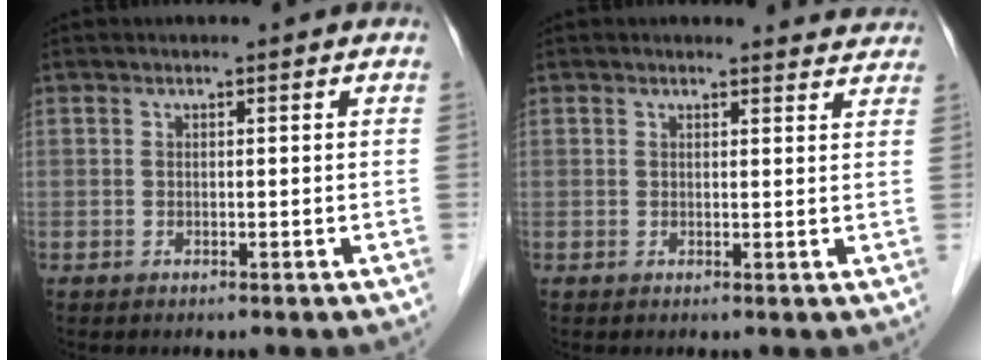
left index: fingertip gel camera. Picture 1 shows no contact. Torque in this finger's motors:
{"motor_torque": [0.93, -1.21, 0.17, 0.04]}